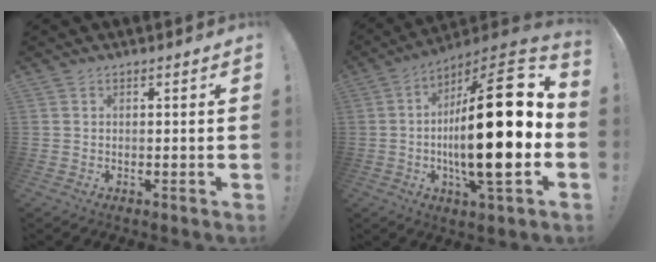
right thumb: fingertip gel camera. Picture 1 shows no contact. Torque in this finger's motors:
{"motor_torque": [1.41, 3.34, 2.75, -0.01, 0.81]}